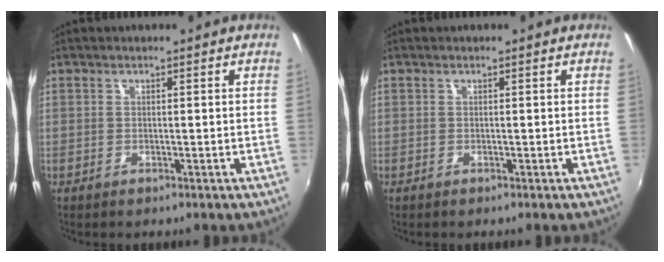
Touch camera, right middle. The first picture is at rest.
{"total": 0.0}